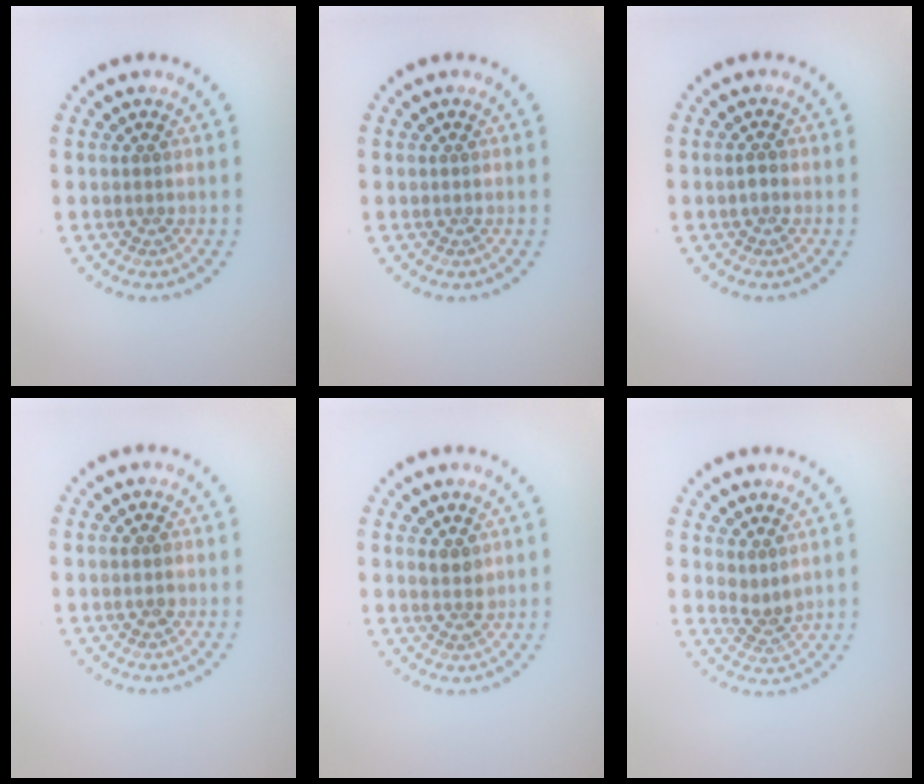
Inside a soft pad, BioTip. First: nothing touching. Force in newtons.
{"total": 0.0}
{"total": 0.7, "press": 0.7, "slide": 0.0}
{"total": 1.0, "press": 1.0, "slide": 0.3}
{"total": 1.7, "press": 1.6, "slide": 0.4}
{"total": 1.7, "press": 1.3, "slide": 1.1}